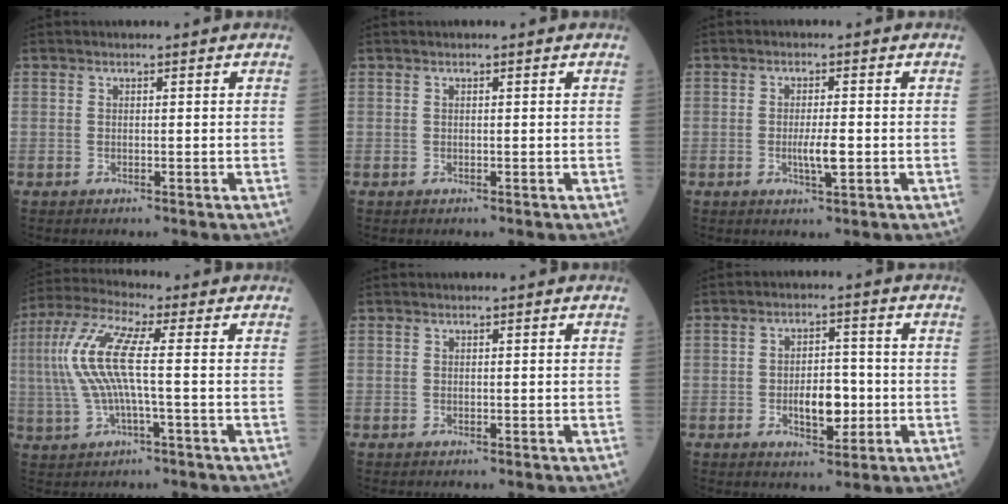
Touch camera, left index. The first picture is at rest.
{"total": 0.0}
{"total": 3.3, "force": [-0.7, 0.4, 3.2], "torque": [-0.064, -0.004, -0.011]}
{"total": 9.8, "force": [0.4, 1.3, 9.7], "torque": [-0.224, 0.025, 0.001]}
{"total": 0.0}
{"total": 6.1, "force": [-1.4, 2.9, 5.2], "torque": [-0.087, 0.005, -0.017]}